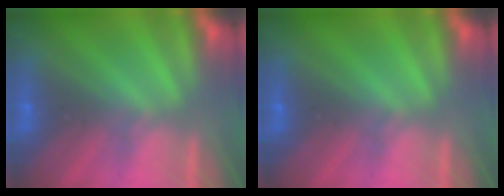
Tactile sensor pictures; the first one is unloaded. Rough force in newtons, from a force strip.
{"total": 0.0}